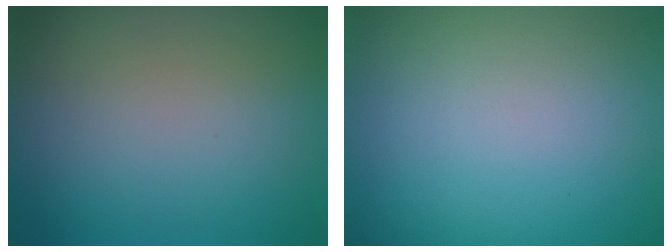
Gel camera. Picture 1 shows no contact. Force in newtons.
{"total": 0.0}